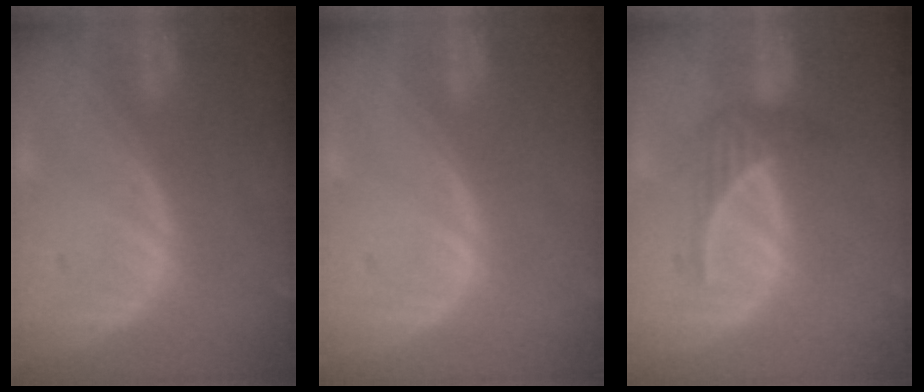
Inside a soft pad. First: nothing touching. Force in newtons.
{"total": 0.0}
{"total": 3.2, "press": 3.1, "slide": 0.9}